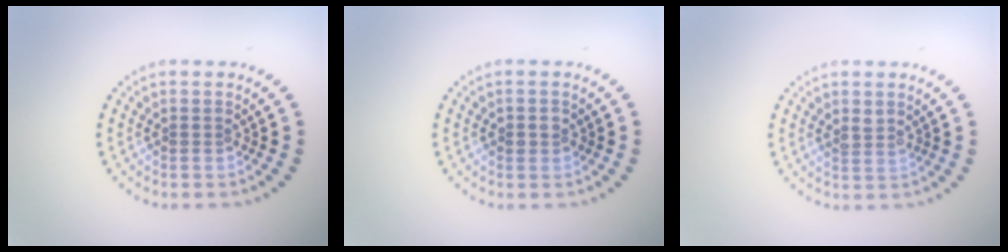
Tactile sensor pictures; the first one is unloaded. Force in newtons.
{"total": 1.1, "press": 1.0, "slide": 0.3}
{"total": 1.0, "press": 0.8, "slide": 0.6}